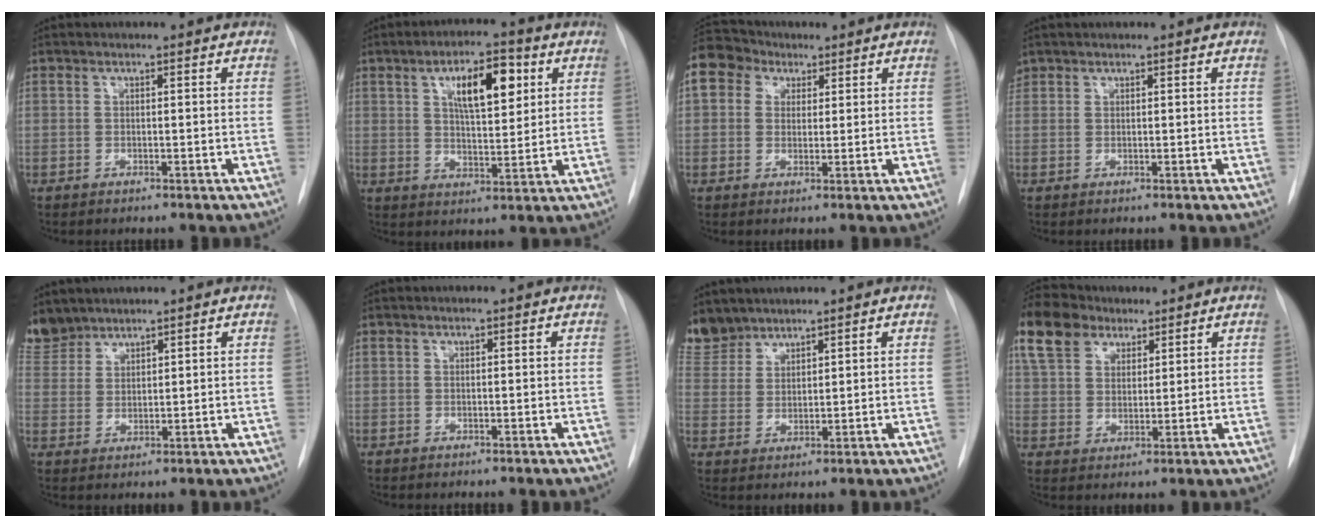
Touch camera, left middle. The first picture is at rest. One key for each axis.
{"total": 9.6, "fx": 3.8, "fy": 3.3, "fz": 8.2, "tx": -0.131, "ty": 0.011, "tz": 0.063}
{"total": 17.1, "fx": 7.8, "fy": 13.6, "fz": 6.8, "tx": -0.214, "ty": 0.088, "tz": 0.151}
{"total": 2.0, "fx": 1.3, "fy": 1.5, "fz": 0.1, "tx": 0.003, "ty": 0.013, "tz": 0.023}
{"total": 7.0, "fx": 6.3, "fy": 3.0, "fz": 0.6, "tx": -0.010, "ty": 0.006, "tz": 0.132}
{"total": 0.0}
{"total": 8.0, "fx": 7.1, "fy": 3.6, "fz": 0.7, "tx": -0.013, "ty": 0.005, "tz": 0.150}
{"total": 14.0, "fx": 9.7, "fy": 8.6, "fz": 5.4, "tx": -0.137, "ty": 0.044, "tz": 0.185}